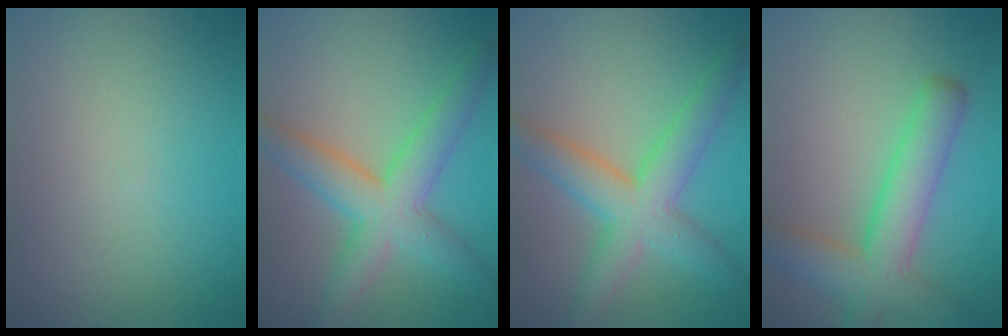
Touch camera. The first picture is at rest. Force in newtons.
{"total": 5.8, "press": 5.8, "slide": 0.2}
{"total": 5.8, "press": 5.8, "slide": 0.2}
{"total": 6.1, "press": 6.1, "slide": 0.4}